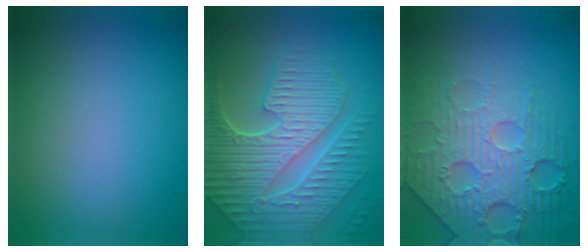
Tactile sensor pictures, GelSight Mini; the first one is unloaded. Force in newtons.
{"total": 9.5, "press": 6.4, "slide": 7.1}
{"total": 6.2, "press": 5.3, "slide": 3.4}